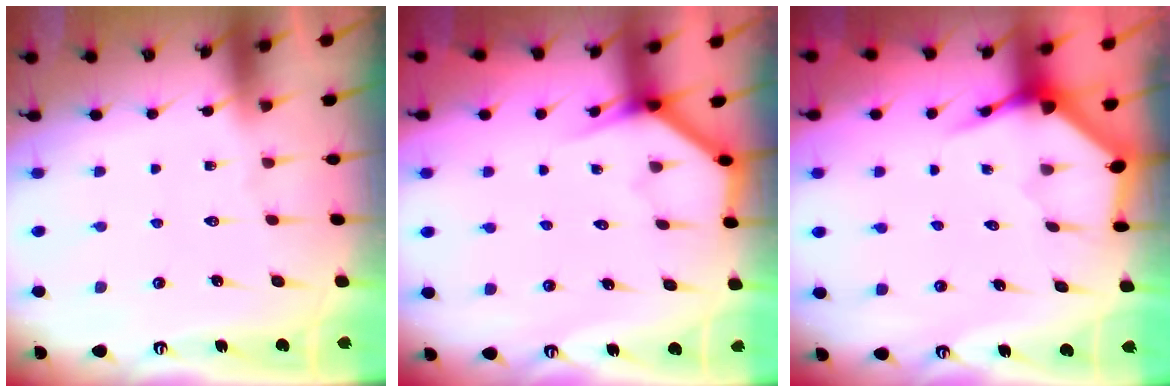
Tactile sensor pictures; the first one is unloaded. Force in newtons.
{"total": 3.8, "press": 3.8, "slide": 0.3}
{"total": 3.9, "press": 3.9, "slide": 0.5}